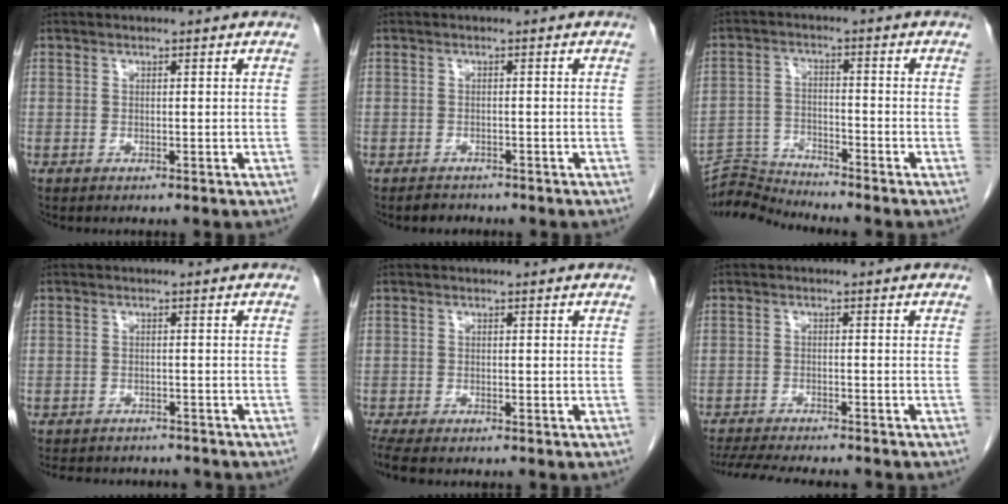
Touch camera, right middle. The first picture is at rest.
{"total": 1.5, "force": [-1.4, 0.7, 0.0], "torque": [-0.007, -0.001, -0.023]}
{"total": 6.1, "force": [-5.7, -1.7, -1.5], "torque": [0.021, -0.006, -0.108]}
{"total": 9.1, "force": [-8.3, 3.0, 2.4], "torque": [-0.043, 0.004, -0.103]}
{"total": 3.8, "force": [-3.2, 0.7, 2.0], "torque": [-0.042, -0.013, -0.055]}
{"total": 12.5, "force": [-11.2, 1.4, 5.3], "torque": [-0.084, -0.015, -0.161]}